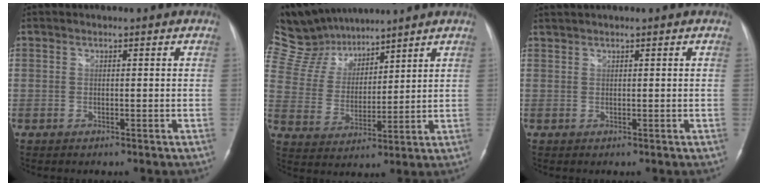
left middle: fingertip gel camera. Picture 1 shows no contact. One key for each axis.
{"total": 12.5, "fx": 11.3, "fy": 3.9, "fz": 3.5, "tx": -0.082, "ty": 0.023, "tz": 0.222}
{"total": 1.1, "fx": 1.0, "fy": -0.1, "fz": 0.3, "tx": -0.011, "ty": 0.013, "tz": 0.027}